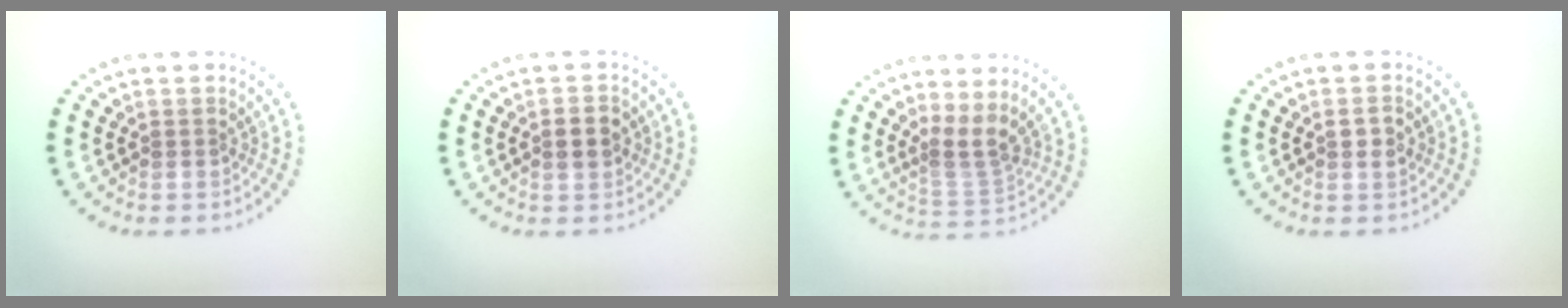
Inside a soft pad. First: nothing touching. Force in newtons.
{"total": 2.5, "press": 2.5, "slide": 0.2}
{"total": 2.8, "press": 1.8, "slide": 2.2}
{"total": 1.4, "press": 1.4, "slide": 0.2}